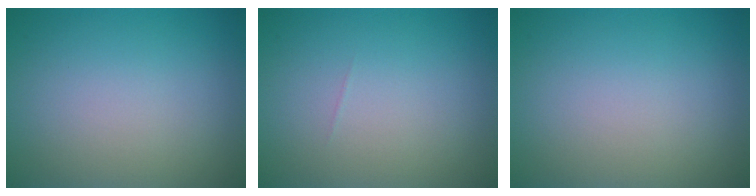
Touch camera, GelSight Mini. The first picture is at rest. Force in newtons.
{"total": 0.0}
{"total": 0.0}